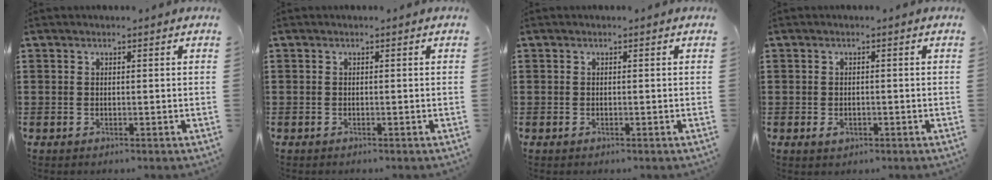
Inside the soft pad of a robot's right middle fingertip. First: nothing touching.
{"total": 0.0}
{"total": 0.0}
{"total": 0.9, "force": [-0.3, 0.5, 0.7], "torque": [-0.013, -0.001, -0.006]}